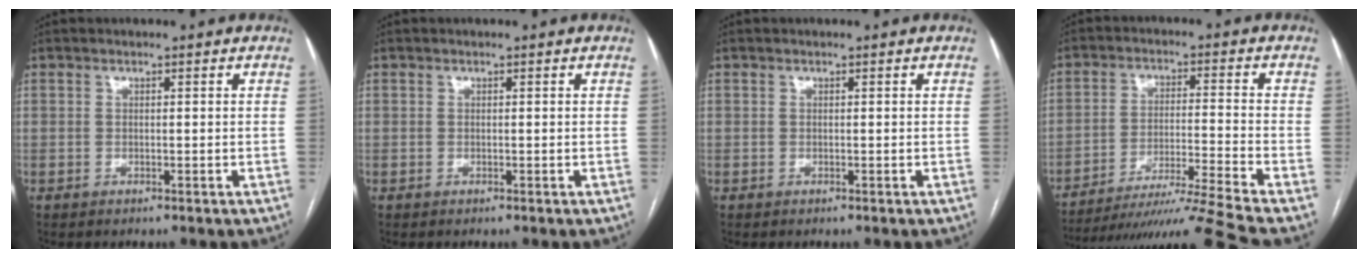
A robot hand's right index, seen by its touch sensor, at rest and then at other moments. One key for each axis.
{"total": 0.0}
{"total": 0.0}
{"total": 16.3, "fx": -14.0, "fy": -4.3, "fz": 7.1, "tx": -0.119, "ty": -0.021, "tz": -0.229}